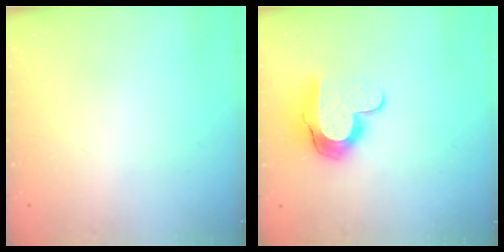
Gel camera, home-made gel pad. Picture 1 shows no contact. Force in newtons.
{"total": 11.1, "press": 11.1, "slide": 0.8}